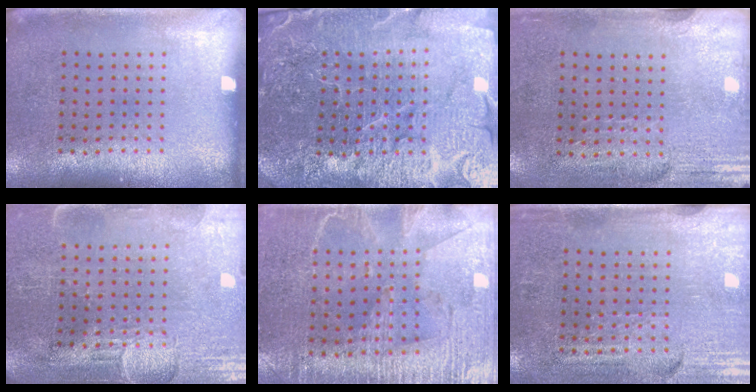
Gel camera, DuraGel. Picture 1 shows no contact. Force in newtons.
{"total": 5.6, "press": 5.1, "slide": 2.3}
{"total": 3.0, "press": 2.5, "slide": 1.6}
{"total": 3.9, "press": 3.5, "slide": 1.8}
{"total": 3.3, "press": 3.1, "slide": 1.4}
{"total": 3.4, "press": 3.1, "slide": 1.3}